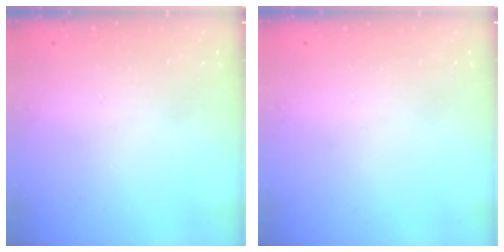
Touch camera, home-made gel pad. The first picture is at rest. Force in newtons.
{"total": 0.0}